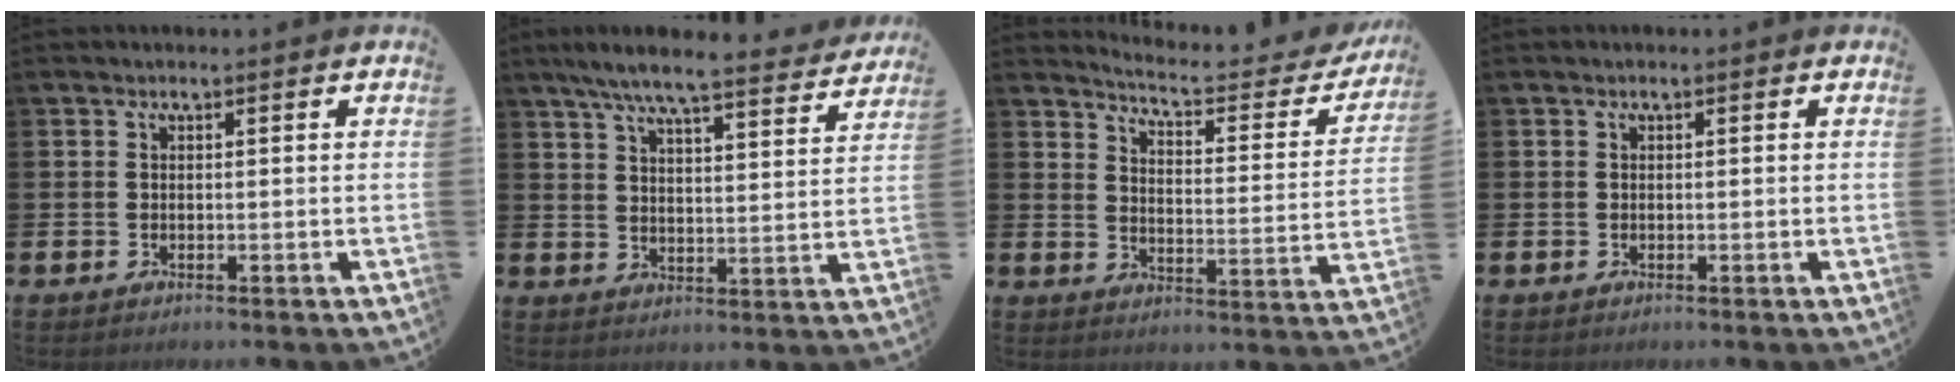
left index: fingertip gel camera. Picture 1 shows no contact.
{"total": 7.6, "force": [6.9, 0.5, 3.1], "torque": [-0.070, -0.043, 0.116]}
{"total": 5.0, "force": [4.7, 0.7, 1.6], "torque": [-0.049, -0.041, 0.070]}
{"total": 0.0}